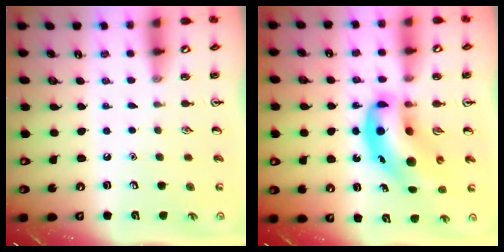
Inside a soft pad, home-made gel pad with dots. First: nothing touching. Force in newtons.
{"total": 14.3, "press": 13.8, "slide": 3.8}